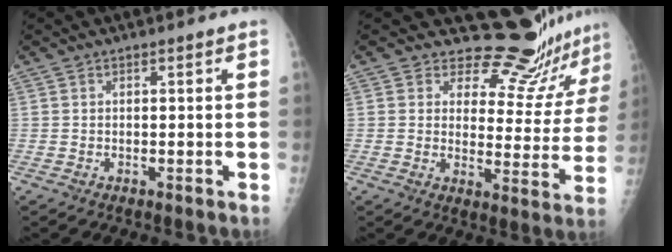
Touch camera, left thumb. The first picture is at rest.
{"total": 13.4, "force": [12.9, 2.9, 1.7], "torque": [0.014, -0.127, 0.153]}